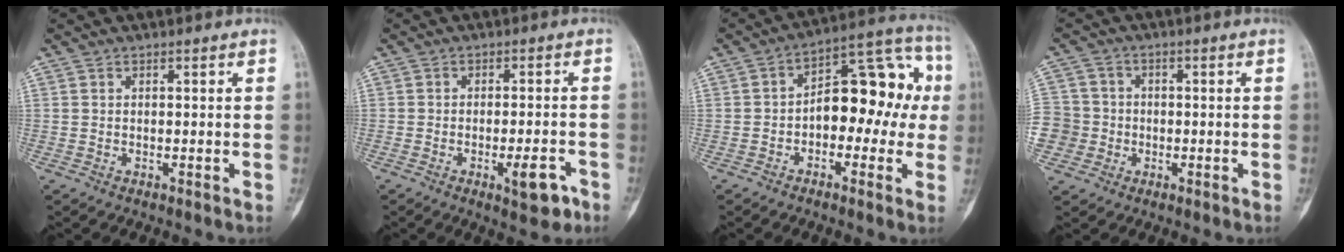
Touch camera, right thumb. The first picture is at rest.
{"total": 6.0, "force": [-3.0, 2.1, 4.8], "torque": [-0.055, 0.011, -0.037]}
{"total": 15.6, "force": [-0.6, 9.1, 12.7], "torque": [-0.128, 0.056, -0.019]}
{"total": 9.4, "force": [-2.2, 8.9, 2.0], "torque": [-0.045, 0.024, -0.039]}